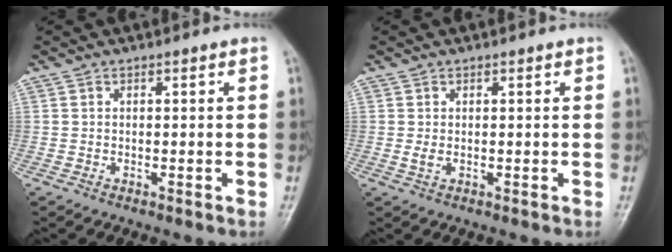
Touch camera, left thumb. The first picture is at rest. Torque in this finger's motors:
{"motor_torque": [-0.25, -0.37, 0.42, 0.00, 0.01]}